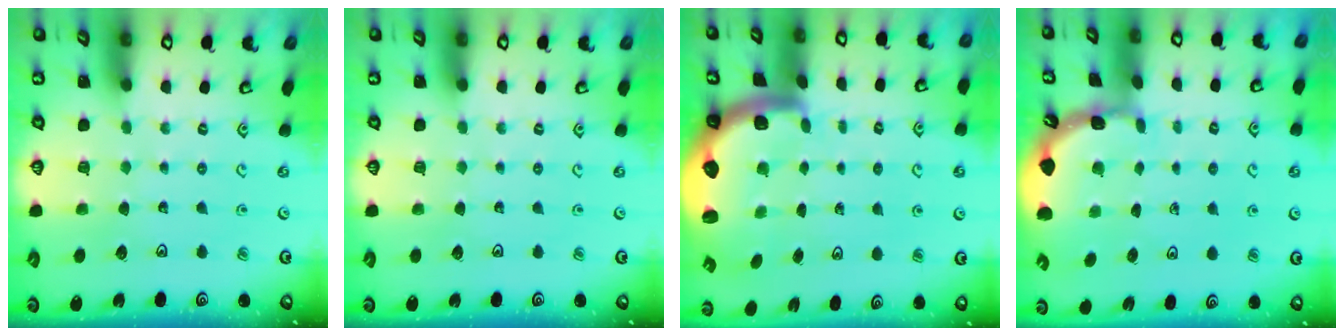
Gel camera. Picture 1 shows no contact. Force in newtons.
{"total": 0.0}
{"total": 3.2, "press": 3.0, "slide": 1.0}
{"total": 1.7, "press": 1.6, "slide": 0.1}